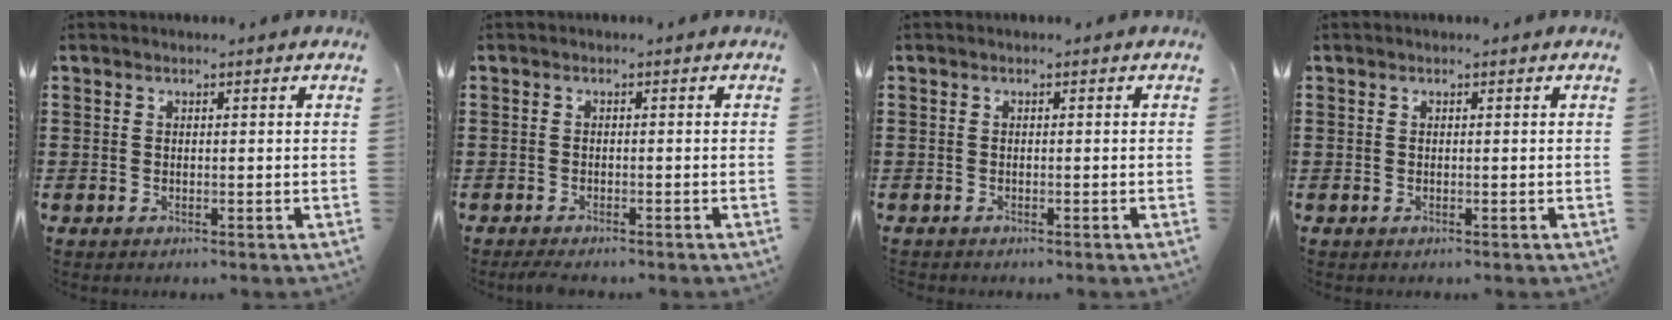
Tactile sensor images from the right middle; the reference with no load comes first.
{"total": 1.1, "force": [-1.0, 0.1, 0.2], "torque": [-0.008, -0.002, -0.020]}
{"total": 0.0}
{"total": 0.0}